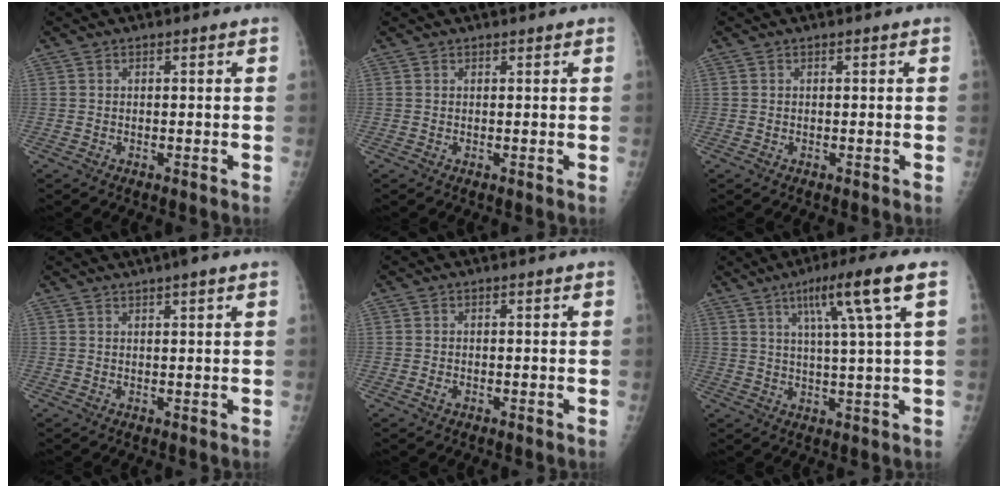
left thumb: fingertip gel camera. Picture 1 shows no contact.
{"total": 1.0, "force": [0.9, 0.2, 0.5], "torque": [0.000, 0.005, 0.013]}
{"total": 0.0}
{"total": 3.8, "force": [2.6, 0.2, 2.7], "torque": [-0.041, 0.009, 0.041]}
{"total": 0.7, "force": [-0.2, 0.3, 0.5], "torque": [-0.010, 0.002, -0.003]}
{"total": 10.7, "force": [4.6, -0.5, 9.6], "torque": [-0.164, -0.005, 0.077]}